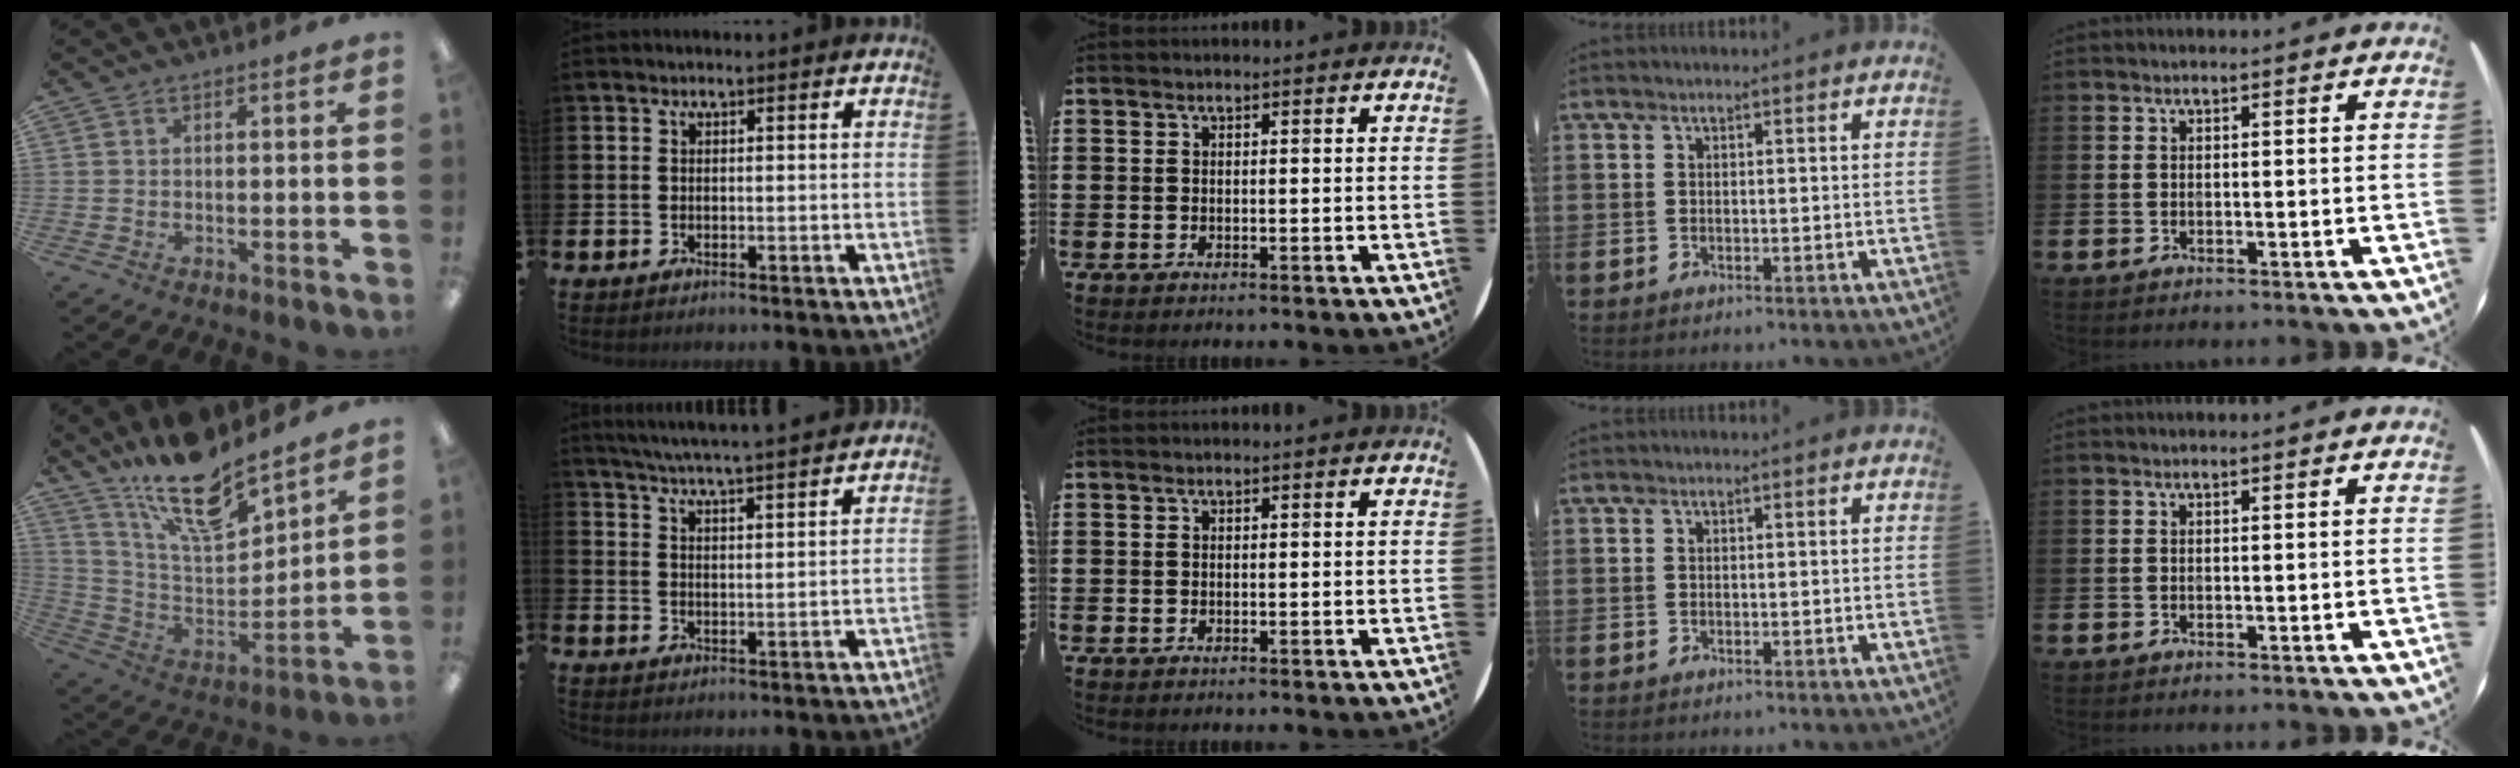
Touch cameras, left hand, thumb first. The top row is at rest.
{"thumb": {"total": 18.5, "force": [15.1, 5.2, 9.3], "torque": [-0.170, -0.103, 0.262]}, "index": {"total": 5.5, "force": [5.4, -0.7, 1.0], "torque": [-0.043, -0.035, 0.095]}}